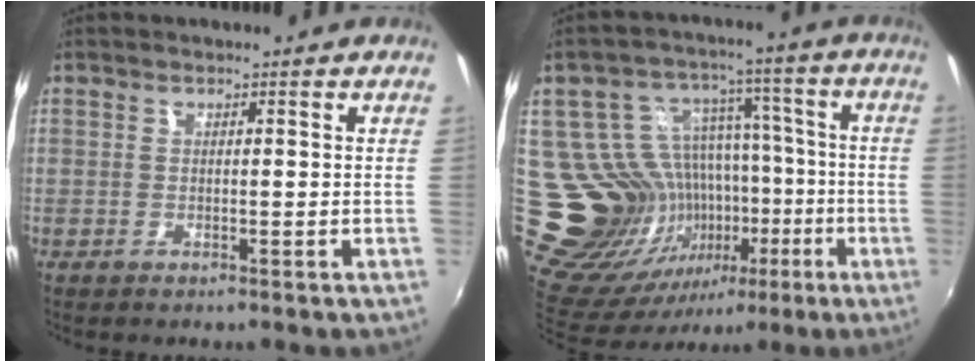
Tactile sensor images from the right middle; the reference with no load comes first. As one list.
[{"total": 18.7, "force": [-3.4, 16.0, 9.1], "torque": [-0.201, 0.028, -0.015]}]